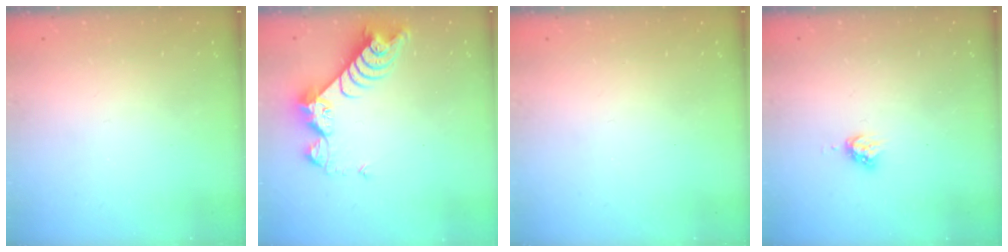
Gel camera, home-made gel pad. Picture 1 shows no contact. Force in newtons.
{"total": 8.8, "press": 8.7, "slide": 0.9}
{"total": 0.0}
{"total": 4.3, "press": 4.3, "slide": 0.3}